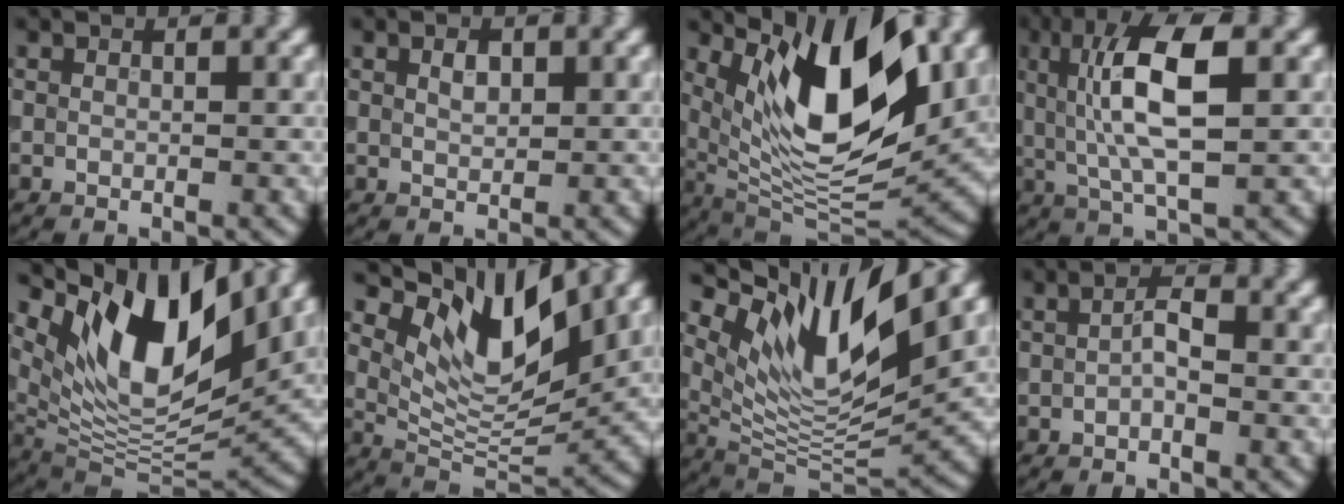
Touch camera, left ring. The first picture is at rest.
{"total": 1.3, "force": [0.6, 0.8, 1.0], "torque": [-0.017, 0.002, 0.012]}
{"total": 11.8, "force": [4.4, 4.5, 9.9], "torque": [-0.168, -0.013, 0.083]}
{"total": 8.0, "force": [1.4, 2.5, 7.4], "torque": [-0.142, 0.006, 0.023]}
{"total": 12.5, "force": [6.5, 5.0, 9.4], "torque": [-0.157, -0.006, 0.126]}
{"total": 8.4, "force": [4.4, 3.6, 6.3], "torque": [-0.107, -0.007, 0.079]}
{"total": 10.4, "force": [6.1, 3.2, 7.9], "torque": [-0.147, -0.009, 0.121]}
{"total": 1.7, "force": [-0.3, 0.6, 1.5], "torque": [-0.029, 0.005, -0.008]}